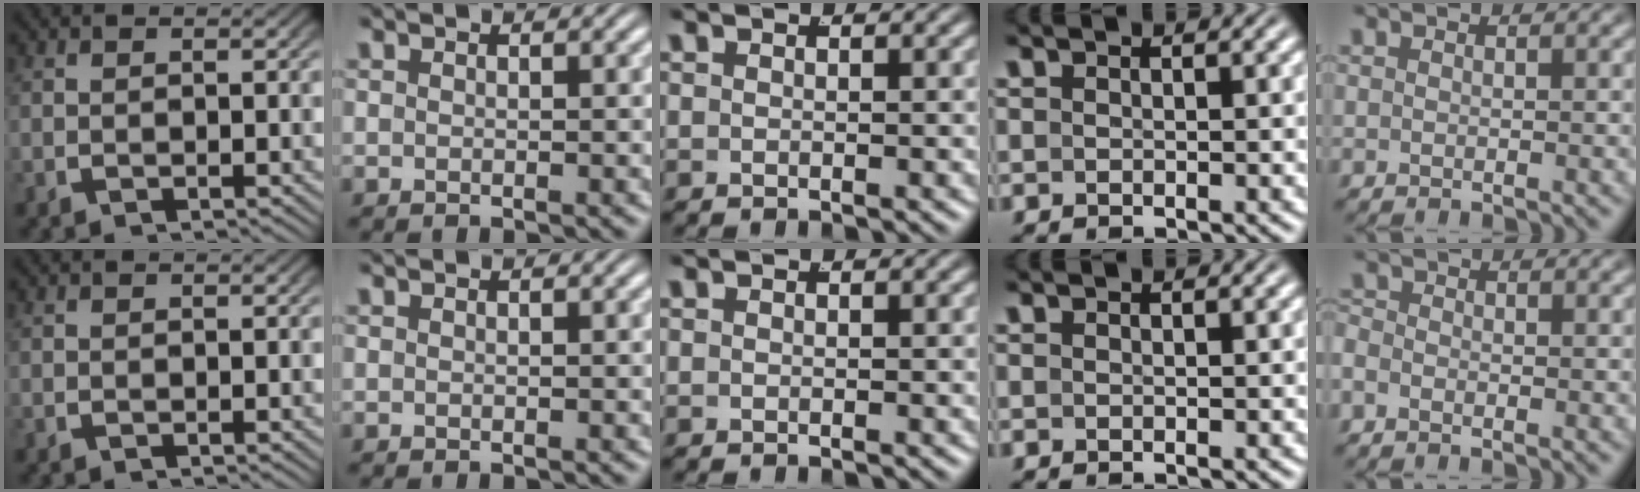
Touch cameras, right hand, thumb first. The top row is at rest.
{"little": {"total": 1.5, "force": [-0.8, 1.2, 0.6], "torque": [-0.021, -0.008, -0.016]}}